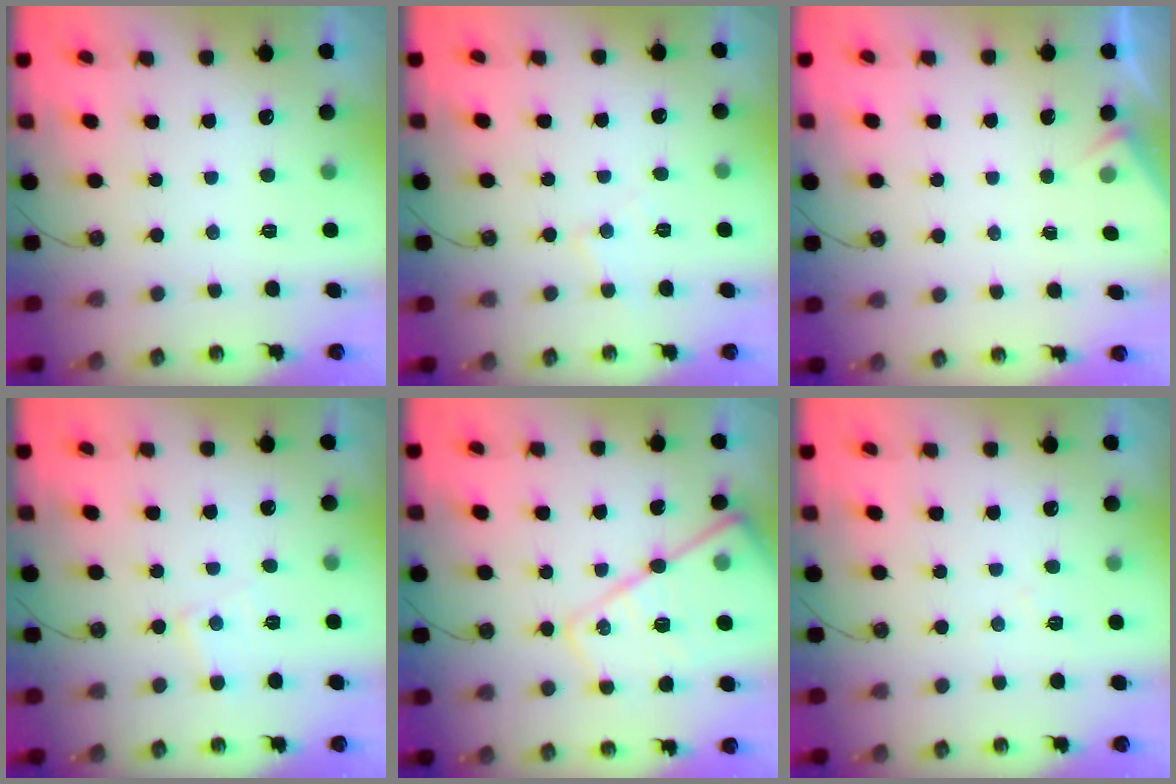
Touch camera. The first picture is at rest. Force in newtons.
{"total": 5.1, "press": 5.0, "slide": 0.7}
{"total": 2.8, "press": 2.7, "slide": 0.4}
{"total": 6.3, "press": 6.2, "slide": 0.8}
{"total": 18.3, "press": 18.3, "slide": 1.4}
{"total": 3.4, "press": 3.3, "slide": 0.6}